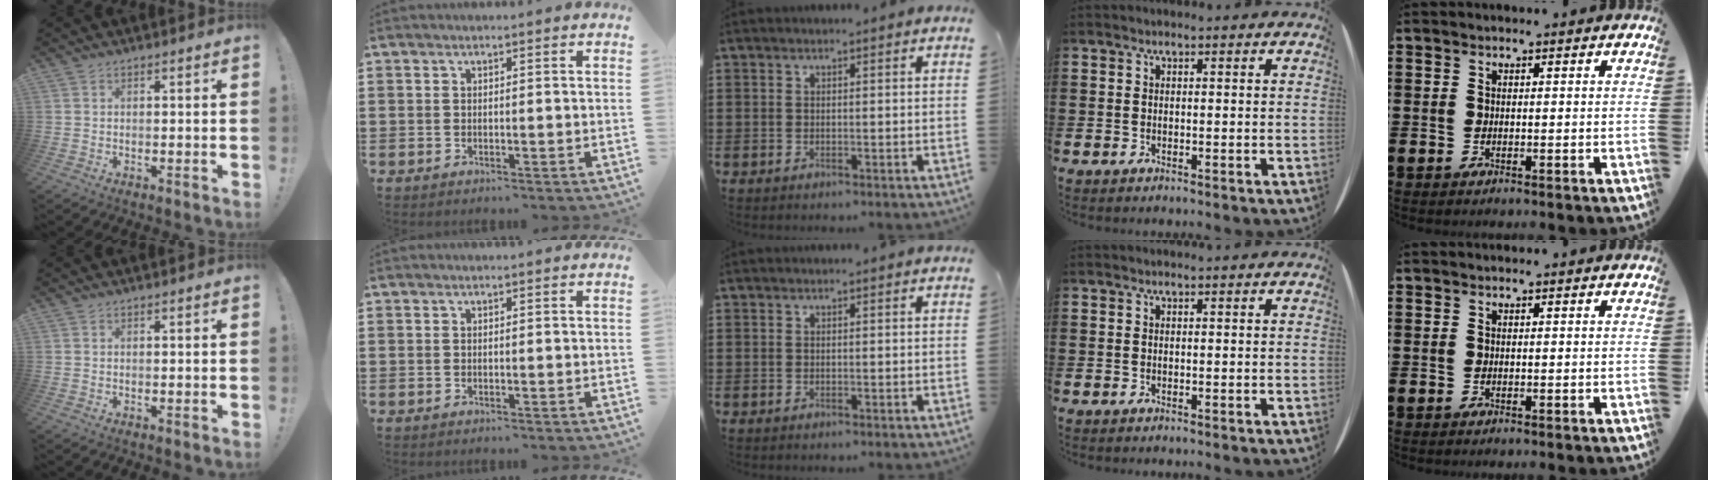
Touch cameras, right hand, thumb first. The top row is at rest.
{}